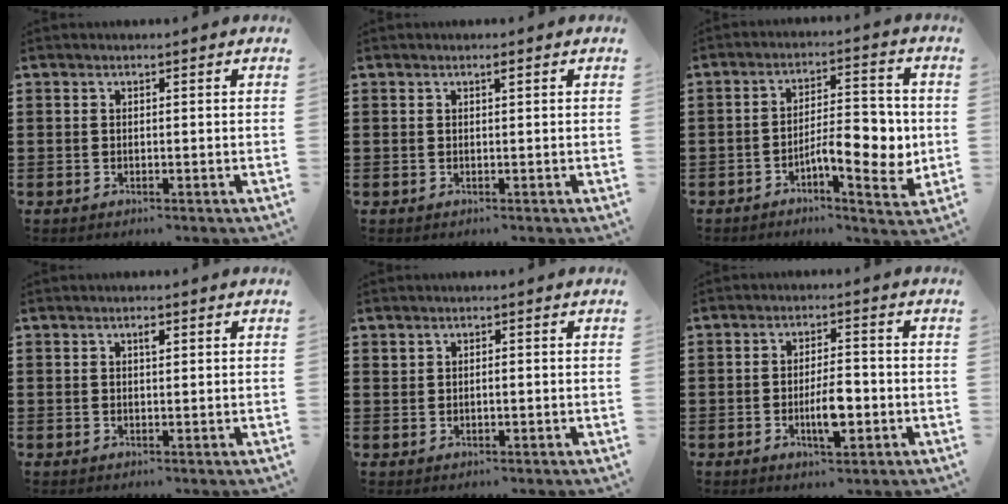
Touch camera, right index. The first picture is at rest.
{"total": 0.7, "force": [0.4, 0.0, 0.6], "torque": [-0.011, -0.001, 0.007]}
{"total": 8.4, "force": [-2.0, 3.3, 7.4], "torque": [-0.090, -0.002, -0.038]}
{"total": 1.2, "force": [0.5, 0.4, 1.0], "torque": [-0.022, 0.003, 0.008]}
{"total": 0.9, "force": [0.2, 0.5, 0.7], "torque": [-0.016, 0.004, 0.003]}
{"total": 5.7, "force": [-1.5, 2.0, 5.2], "torque": [-0.102, 0.002, -0.030]}